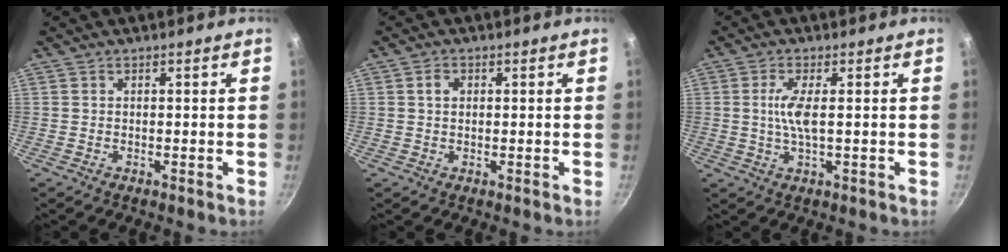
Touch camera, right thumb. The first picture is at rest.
{"total": 2.1, "force": [0.5, 1.6, 1.3], "torque": [-0.017, 0.005, 0.007]}
{"total": 5.1, "force": [0.5, 1.4, 4.9], "torque": [-0.109, 0.000, 0.010]}